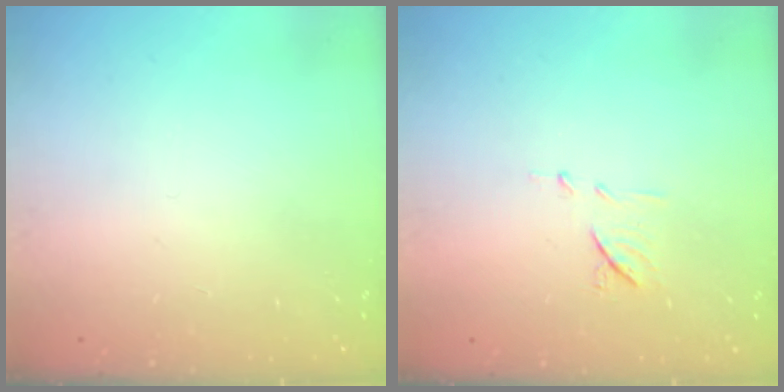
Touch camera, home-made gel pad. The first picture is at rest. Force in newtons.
{"total": 7.0, "press": 7.0, "slide": 0.6}